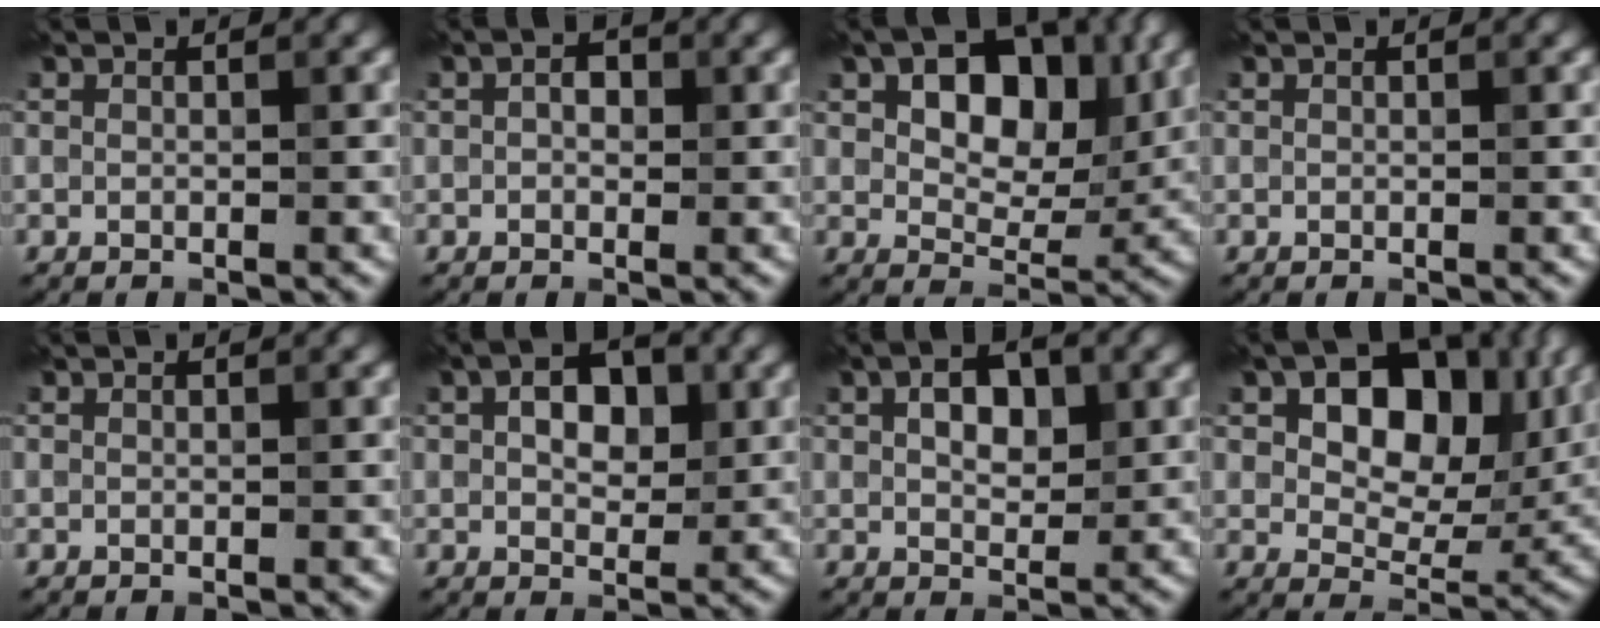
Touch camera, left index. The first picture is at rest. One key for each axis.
{"total": 1.9, "fx": 0.4, "fy": 1.3, "fz": 1.3, "tx": -0.012, "ty": 0.001, "tz": -0.008}
{"total": 8.7, "fx": 2.5, "fy": 5.4, "fz": 6.4, "tx": -0.099, "ty": 0.001, "tz": 0.034}
{"total": 0.0}
{"total": 0.0}
{"total": 4.5, "fx": 1.1, "fy": 2.9, "fz": 3.3, "tx": -0.052, "ty": 0.006, "tz": 0.013}
{"total": 4.0, "fx": 1.1, "fy": 2.4, "fz": 3.1, "tx": -0.050, "ty": 0.006, "tz": 0.017}
{"total": 11.2, "fx": 3.5, "fy": 6.9, "fz": 8.1, "tx": -0.118, "ty": 0.006, "tz": 0.049}